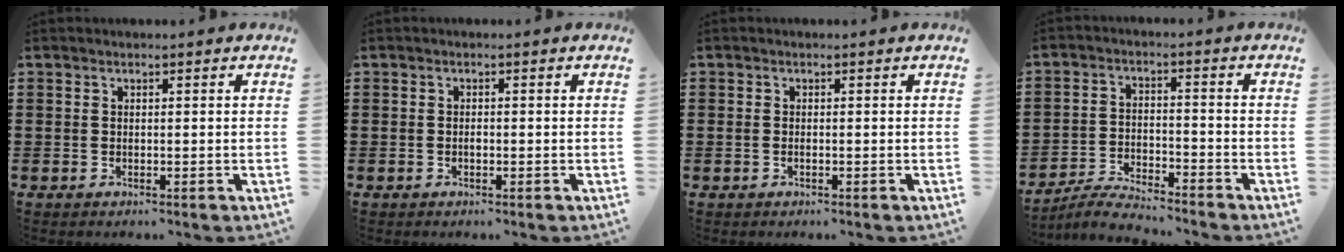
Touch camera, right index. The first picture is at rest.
{"total": 0.8, "force": [-0.2, 0.3, 0.7], "torque": [-0.016, -0.005, -0.002]}
{"total": 0.5, "force": [-0.2, 0.1, 0.5], "torque": [-0.011, -0.006, -0.003]}
{"total": 4.7, "force": [-4.6, 0.2, 1.0], "torque": [-0.025, 0.002, -0.094]}